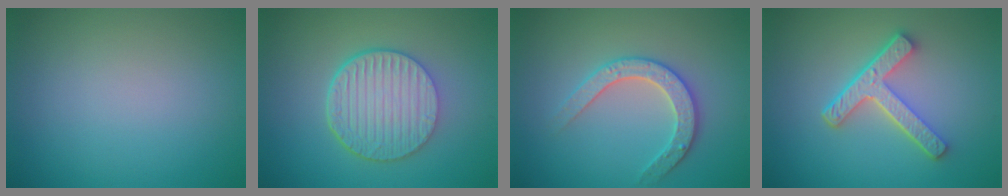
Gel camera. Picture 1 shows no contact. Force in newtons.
{"total": 6.5, "press": 4.7, "slide": 4.4}
{"total": 3.0, "press": 2.9, "slide": 0.5}
{"total": 4.7, "press": 3.6, "slide": 3.0}